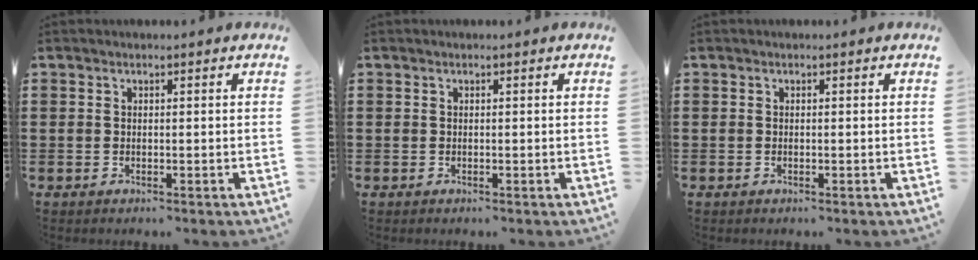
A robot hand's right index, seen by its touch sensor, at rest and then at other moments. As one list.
[{"total": 0.0}, {"total": 0.0}]